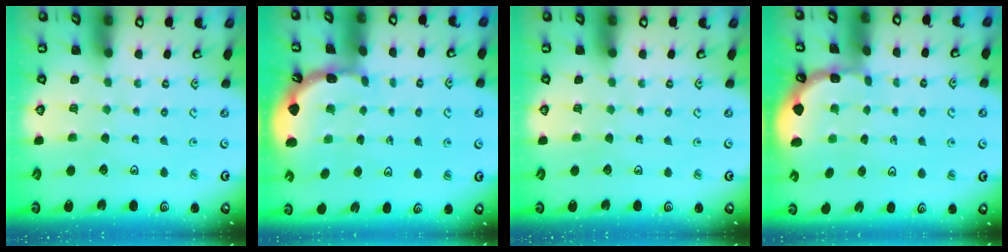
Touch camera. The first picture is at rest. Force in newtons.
{"total": 1.6, "press": 1.6, "slide": 0.1}
{"total": 0.0}
{"total": 1.6, "press": 1.6, "slide": 0.1}